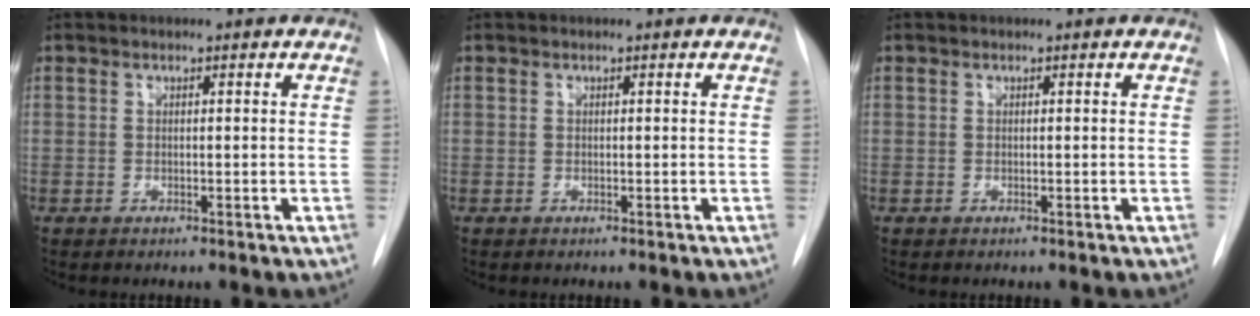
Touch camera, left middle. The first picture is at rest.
{"total": 0.0}
{"total": 0.0}